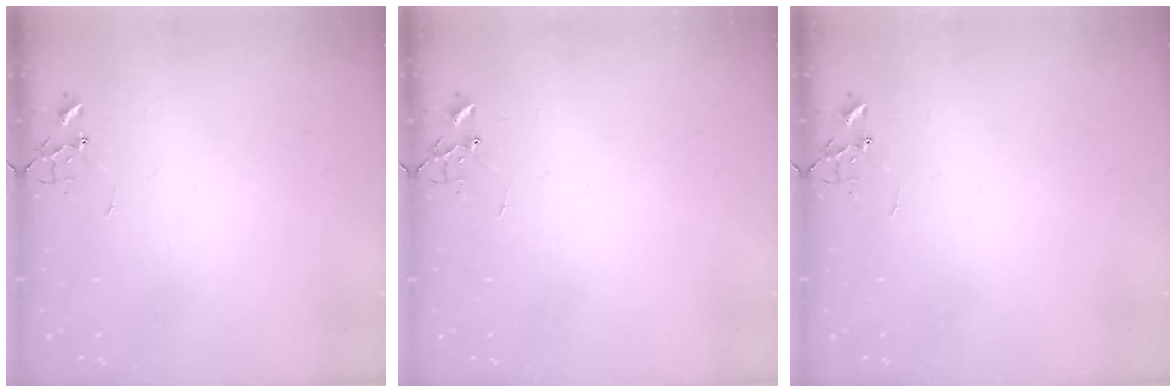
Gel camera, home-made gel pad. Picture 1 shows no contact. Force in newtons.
{"total": 0.0}
{"total": 0.0}